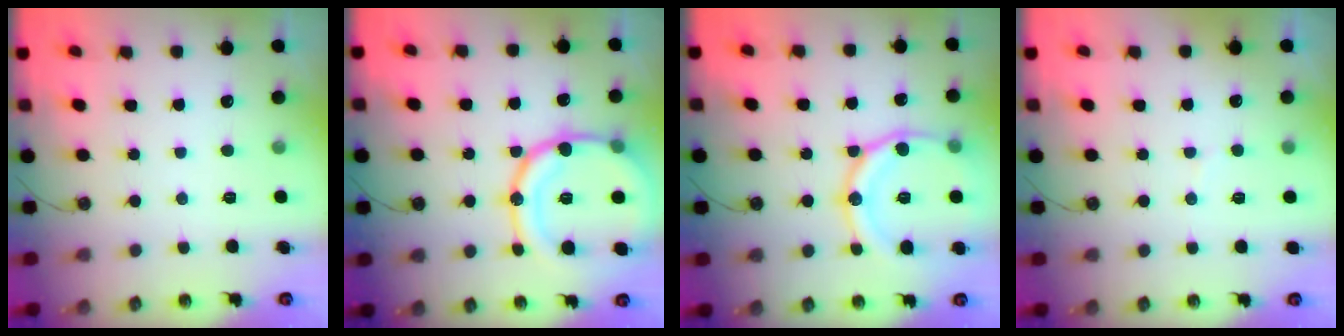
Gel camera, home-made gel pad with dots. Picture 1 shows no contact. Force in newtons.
{"total": 22.3, "press": 22.0, "slide": 3.7}
{"total": 17.2, "press": 17.1, "slide": 1.9}
{"total": 2.9, "press": 2.7, "slide": 1.1}